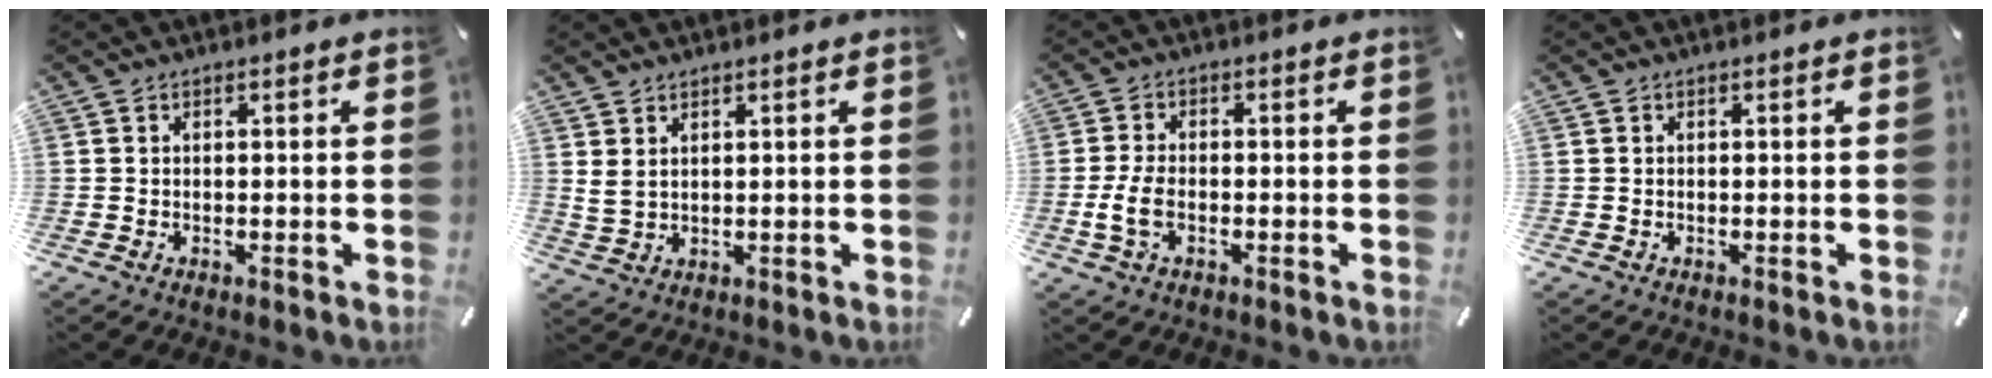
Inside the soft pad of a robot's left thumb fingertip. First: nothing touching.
{"total": 2.8, "force": [1.8, 1.1, 1.9], "torque": [-0.040, -0.001, 0.035]}
{"total": 4.7, "force": [-1.4, 2.7, 3.7], "torque": [-0.079, 0.005, -0.027]}
{"total": 0.0}